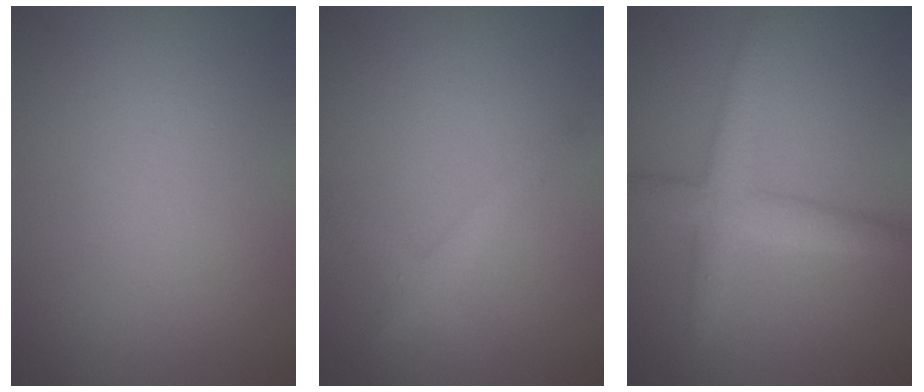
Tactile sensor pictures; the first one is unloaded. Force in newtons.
{"total": 2.2, "press": 2.2, "slide": 0.0}
{"total": 3.6, "press": 3.6, "slide": 0.2}